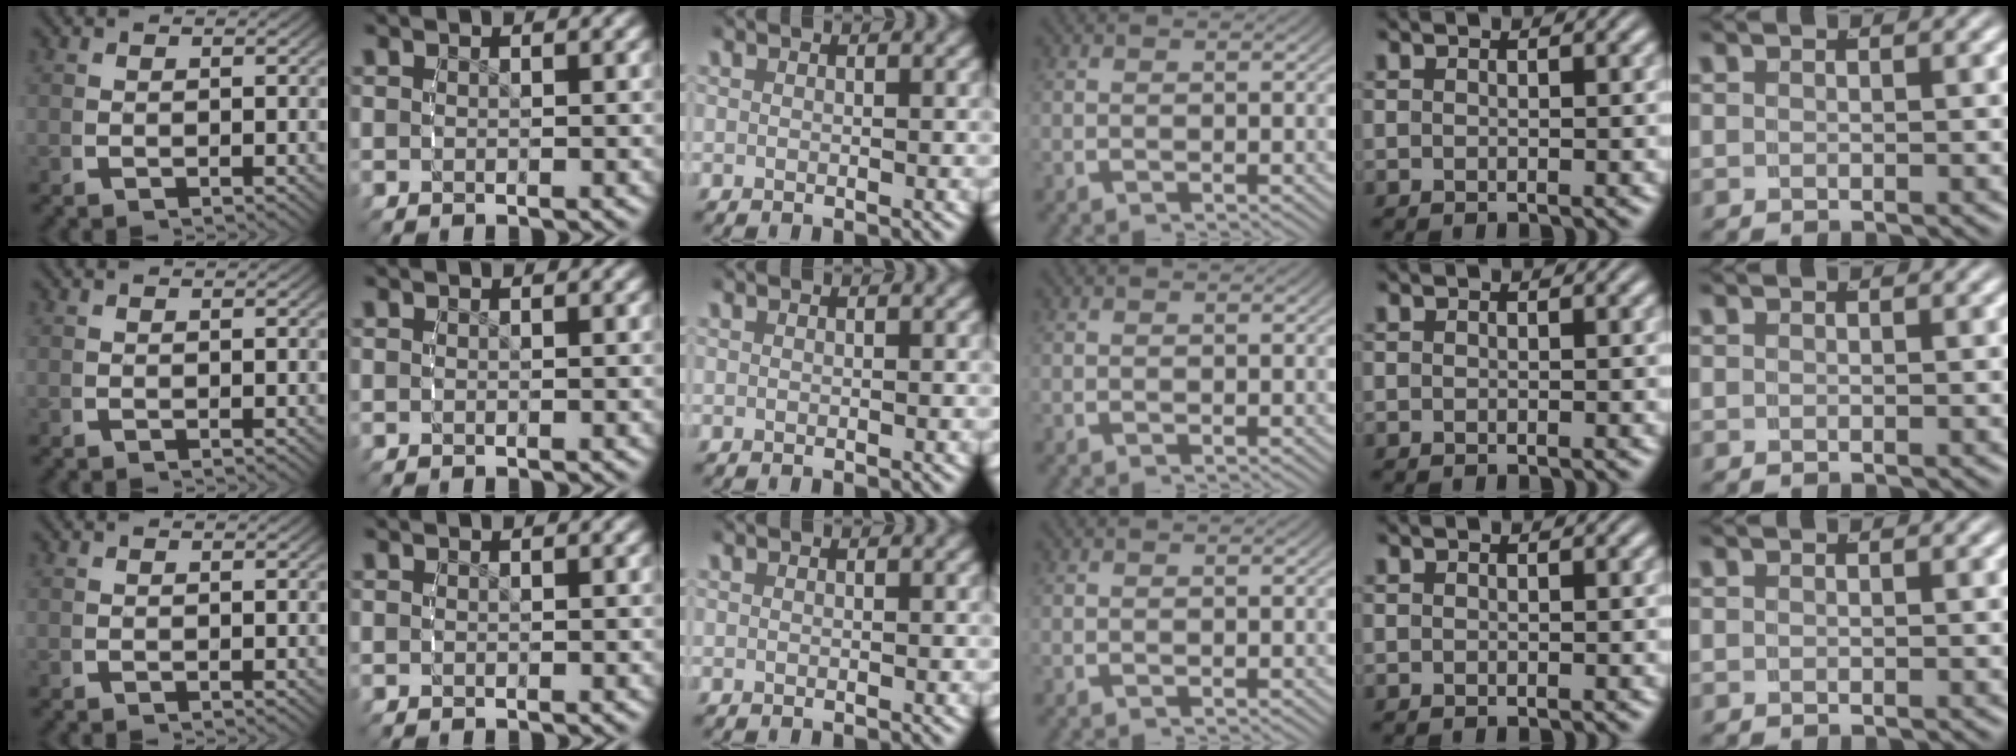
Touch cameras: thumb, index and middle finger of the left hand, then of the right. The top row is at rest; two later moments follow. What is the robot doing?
{"motion": "reach", "object": "bowl"}